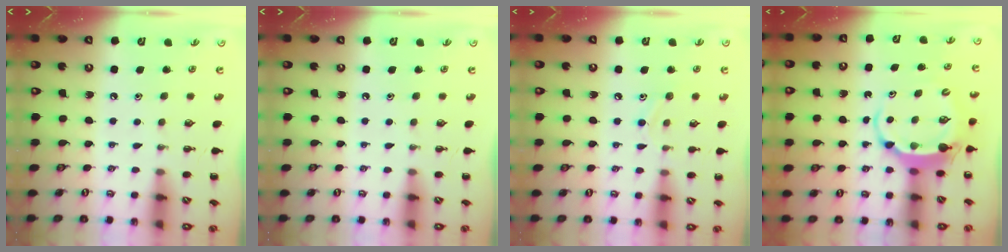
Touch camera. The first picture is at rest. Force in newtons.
{"total": 0.0}
{"total": 8.0, "press": 7.6, "slide": 2.3}
{"total": 6.0, "press": 5.9, "slide": 0.9}